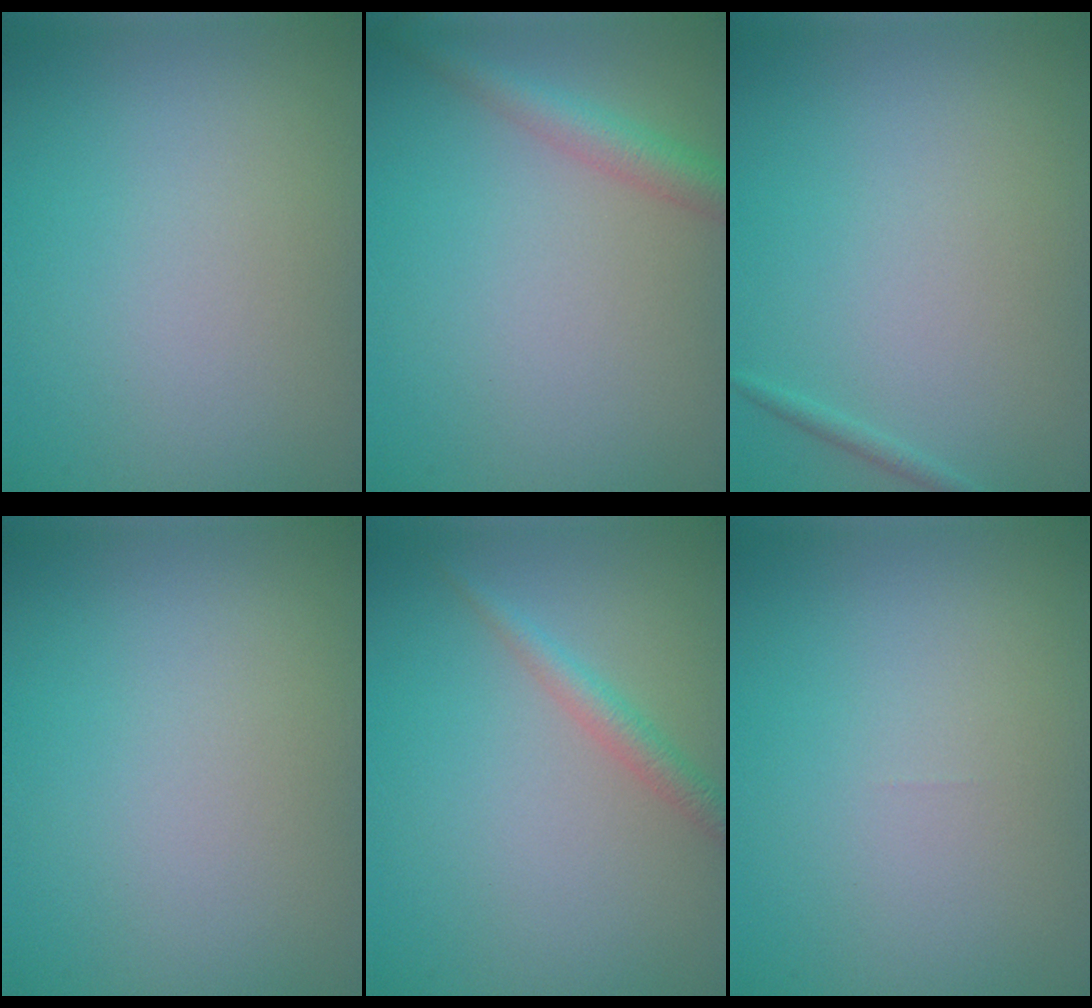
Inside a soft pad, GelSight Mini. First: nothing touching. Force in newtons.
{"total": 2.8, "press": 2.8, "slide": 0.1}
{"total": 0.6, "press": 0.6, "slide": 0.1}
{"total": 0.0}
{"total": 1.8, "press": 1.8, "slide": 0.0}
{"total": 0.0}